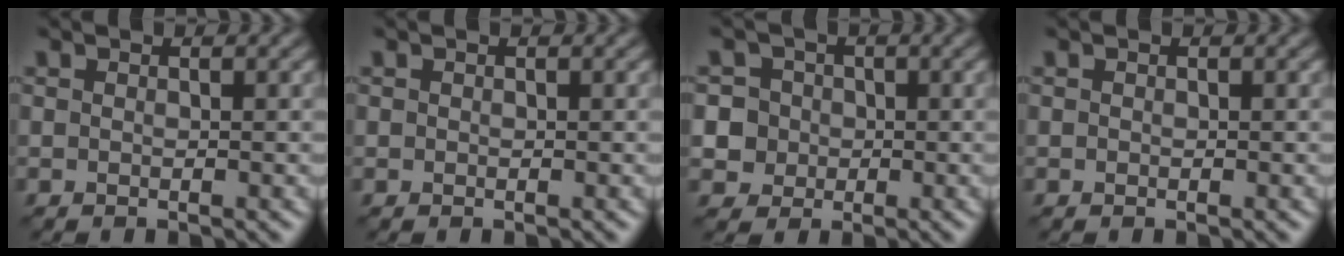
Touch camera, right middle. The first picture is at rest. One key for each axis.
{"total": 0.0}
{"total": 5.5, "fx": 0.3, "fy": 5.2, "fz": 1.7, "tx": -0.027, "ty": 0.032, "tz": -0.013}
{"total": 0.0}